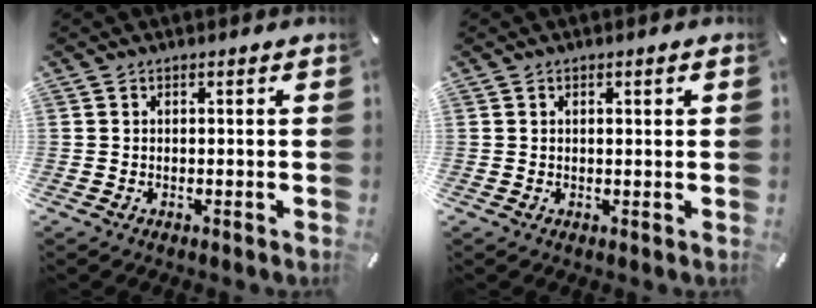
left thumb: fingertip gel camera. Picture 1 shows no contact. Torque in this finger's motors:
{"motor_torque": [-0.26, -0.58, 0.03, 0.12, 0.00]}